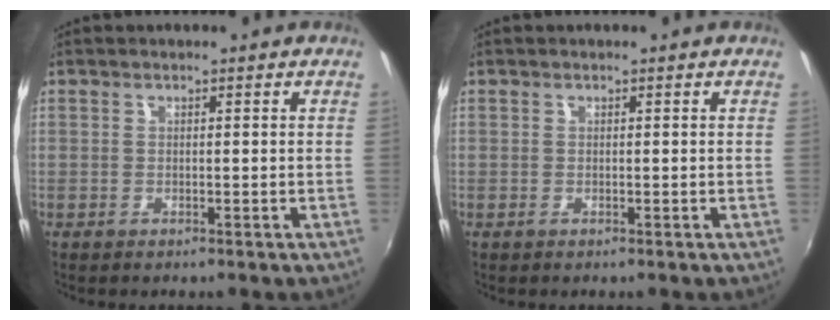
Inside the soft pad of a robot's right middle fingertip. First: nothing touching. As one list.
[{"total": 0.0}]